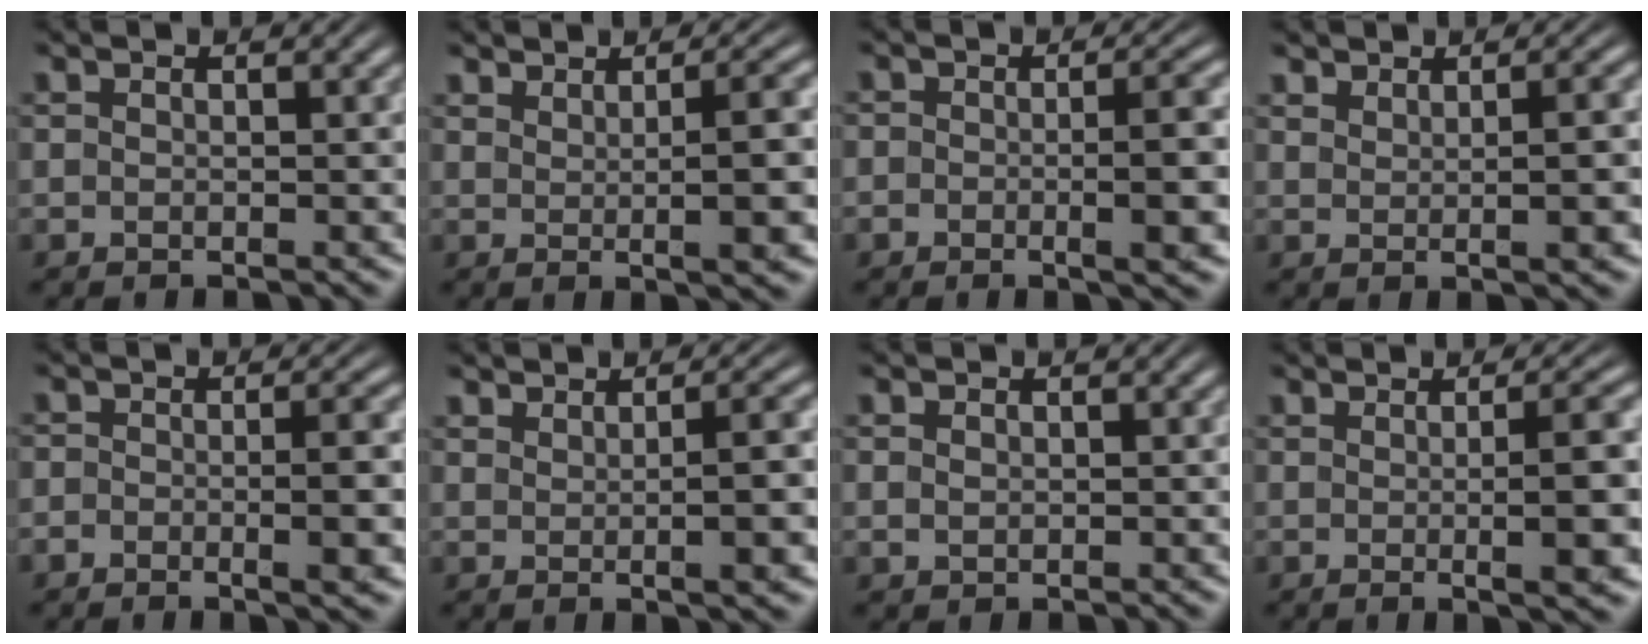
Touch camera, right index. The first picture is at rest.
{"total": 3.2, "force": [1.1, -0.4, 3.0], "torque": [-0.037, 0.001, 0.024]}
{"total": 3.3, "force": [-0.9, 1.1, 3.0], "torque": [-0.045, 0.008, -0.022]}
{"total": 1.8, "force": [1.0, -0.6, 1.4], "torque": [-0.015, -0.002, 0.027]}
{"total": 2.7, "force": [-1.2, 1.0, 2.3], "torque": [-0.038, 0.005, -0.026]}
{"total": 2.4, "force": [0.7, -0.6, 2.2], "torque": [-0.025, 0.002, 0.017]}
{"total": 0.5, "force": [0.2, 0.4, 0.3], "torque": [-0.012, -0.008, 0.012]}
{"total": 4.6, "force": [-0.2, 0.0, 4.6], "torque": [-0.059, 0.003, -0.004]}